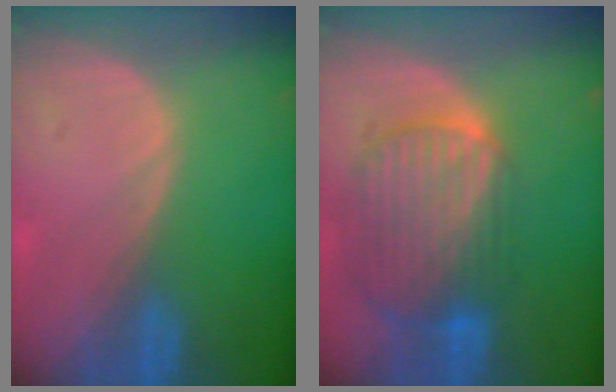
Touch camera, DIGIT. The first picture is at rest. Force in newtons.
{"total": 10.3, "press": 8.7, "slide": 5.6}